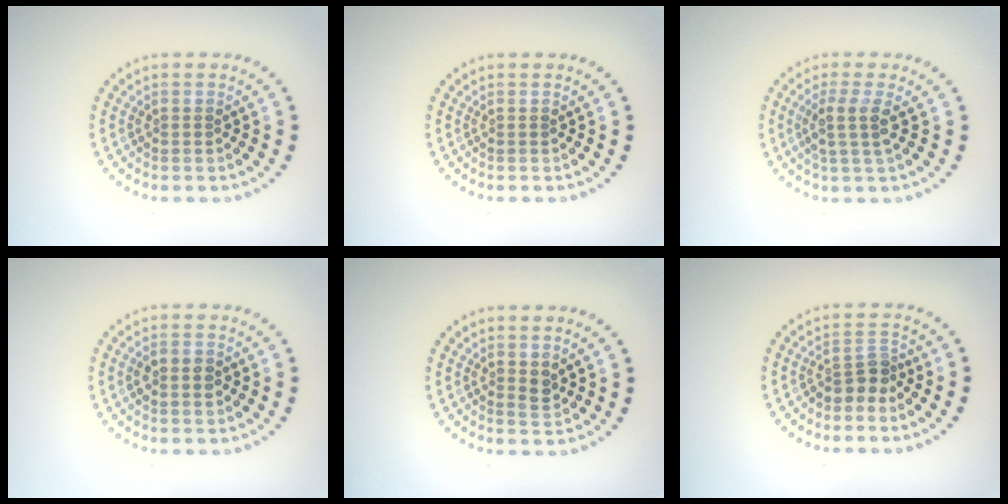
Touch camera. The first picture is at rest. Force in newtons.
{"total": 0.0}
{"total": 2.5, "press": 2.0, "slide": 1.6}
{"total": 1.4, "press": 1.4, "slide": 0.0}
{"total": 1.0, "press": 0.9, "slide": 0.4}
{"total": 2.3, "press": 1.7, "slide": 1.5}